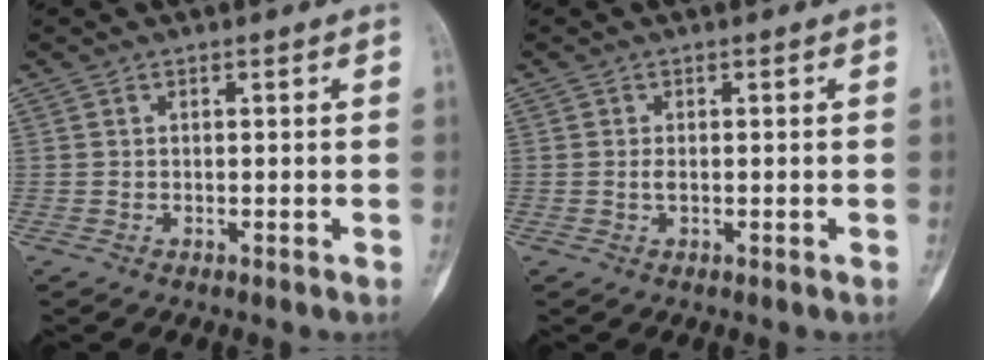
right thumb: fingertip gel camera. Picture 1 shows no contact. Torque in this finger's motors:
{"motor_torque": [0.69, 0.06, 0.31, -0.26, 0.09]}